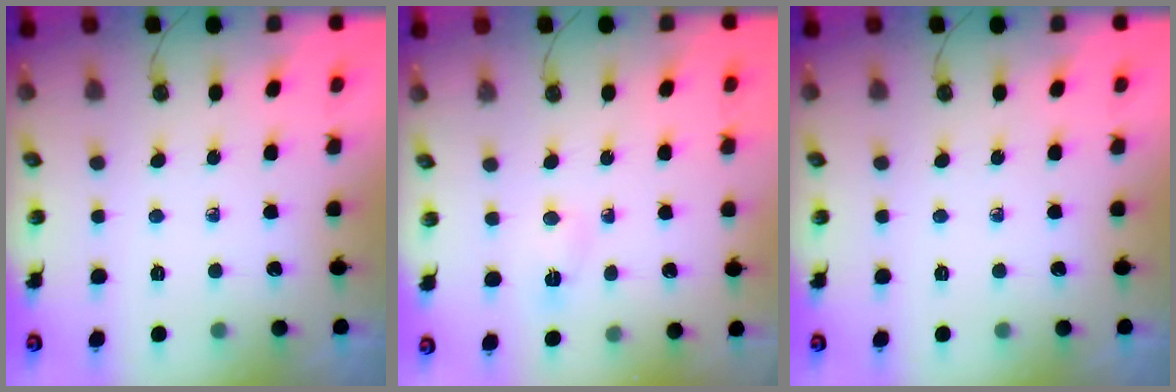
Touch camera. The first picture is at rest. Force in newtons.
{"total": 2.3, "press": 2.3, "slide": 0.3}
{"total": 0.0}